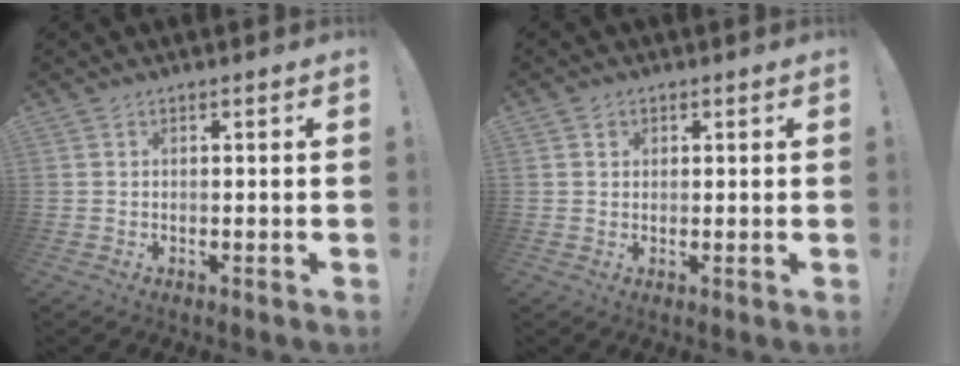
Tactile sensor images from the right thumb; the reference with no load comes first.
{"total": 1.4, "force": [0.6, 1.2, 0.3], "torque": [-0.001, 0.000, 0.011]}